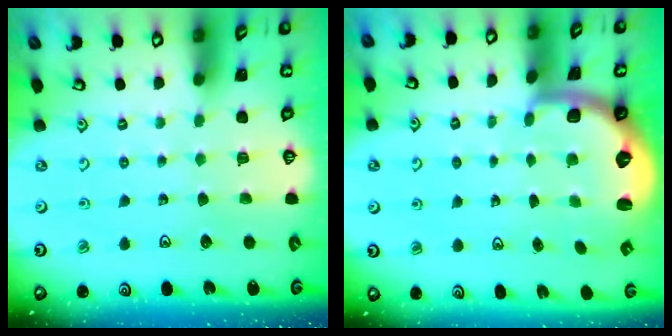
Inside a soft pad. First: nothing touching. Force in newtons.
{"total": 2.1, "press": 2.0, "slide": 0.8}